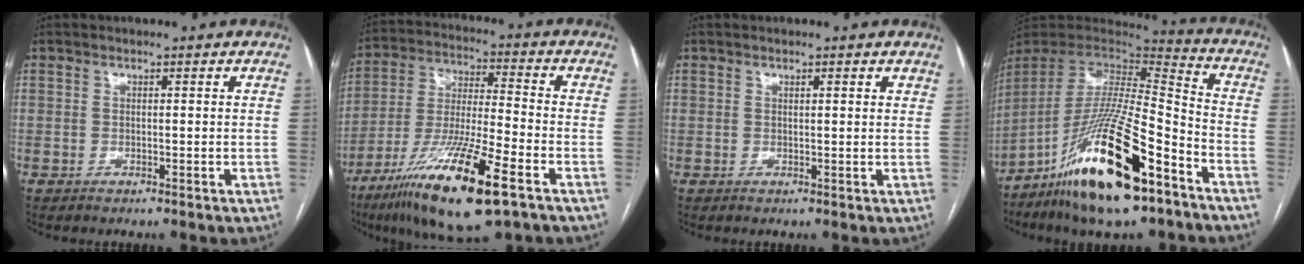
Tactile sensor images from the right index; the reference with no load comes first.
{"total": 18.6, "force": [-10.2, 1.7, 15.5], "torque": [-0.301, -0.042, -0.181]}
{"total": 1.4, "force": [1.1, 0.2, 0.8], "torque": [-0.012, 0.004, 0.012]}
{"total": 24.8, "force": [-14.4, 4.4, 19.7], "torque": [-0.381, -0.035, -0.259]}